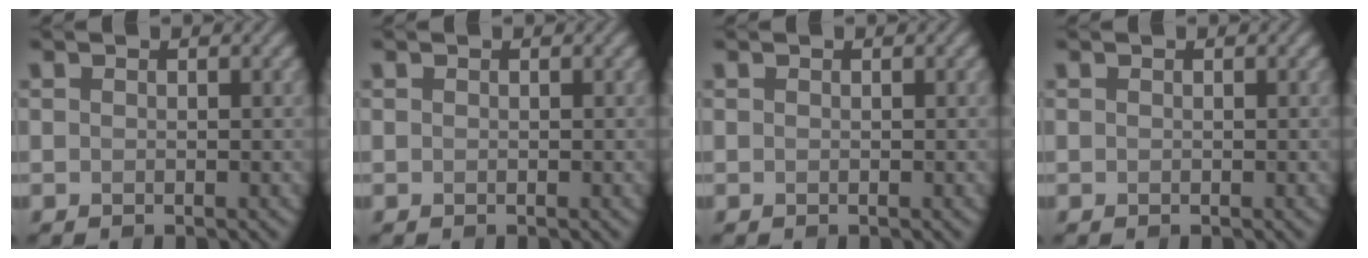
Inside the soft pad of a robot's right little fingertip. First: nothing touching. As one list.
[{"total": 0.0}, {"total": 0.0}, {"total": 0.0}]